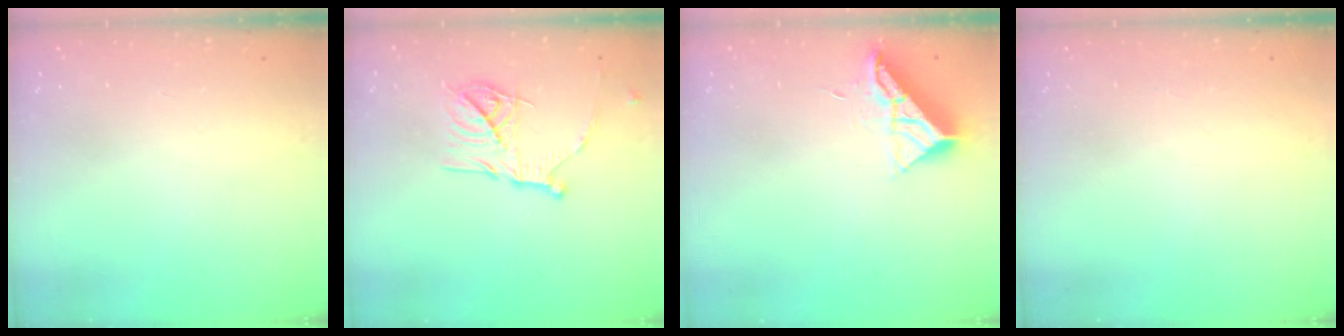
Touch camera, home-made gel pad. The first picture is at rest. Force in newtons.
{"total": 17.1, "press": 17.0, "slide": 1.5}
{"total": 10.2, "press": 10.2, "slide": 0.5}
{"total": 1.5, "press": 1.5, "slide": 0.1}